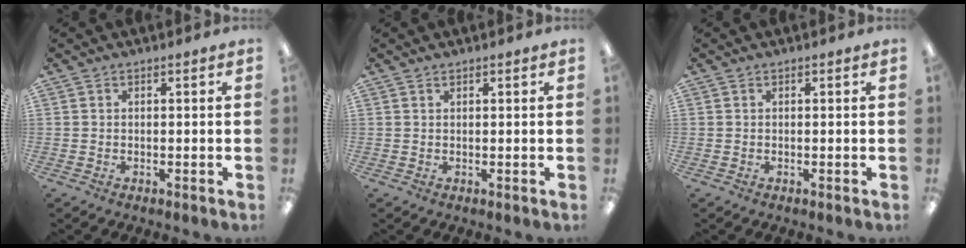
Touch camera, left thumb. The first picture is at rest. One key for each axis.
{"total": 0.6, "fx": 0.5, "fy": 0.2, "fz": 0.2, "tx": -0.005, "ty": 0.002, "tz": 0.009}
{"total": 0.0}